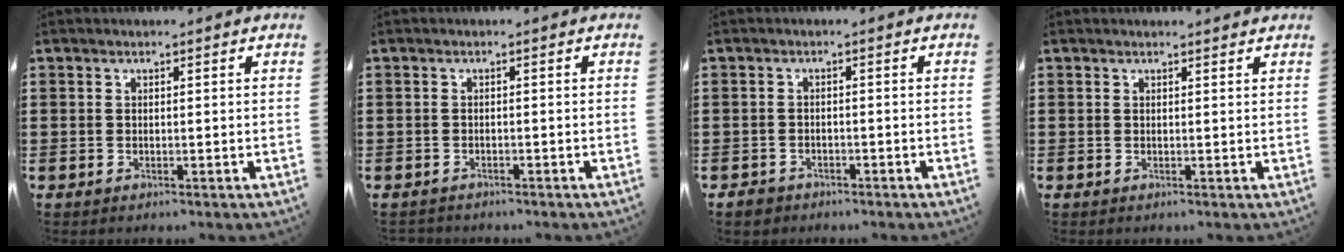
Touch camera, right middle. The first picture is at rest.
{"total": 0.8, "force": [-0.8, 0.2, 0.0], "torque": [-0.002, 0.001, -0.017]}
{"total": 1.5, "force": [-1.3, 0.7, 0.1], "torque": [-0.007, 0.002, -0.030]}
{"total": 0.5, "force": [0.5, 0.0, 0.1], "torque": [0.003, -0.003, 0.008]}